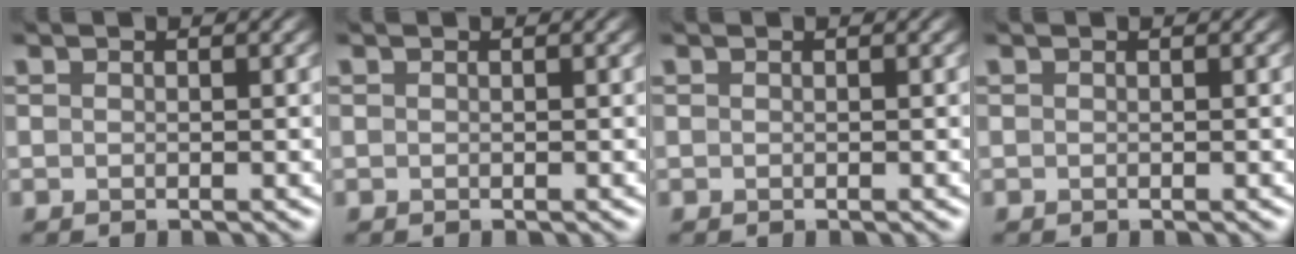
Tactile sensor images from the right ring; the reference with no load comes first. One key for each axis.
{"total": 0.0}
{"total": 0.0}
{"total": 0.0}